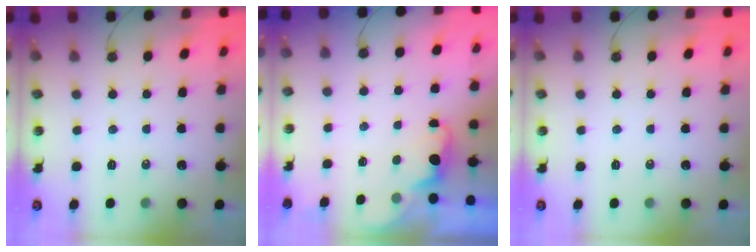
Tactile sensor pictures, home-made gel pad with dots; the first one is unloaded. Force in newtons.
{"total": 0.8, "press": 0.3, "slide": 0.7}
{"total": 0.0}